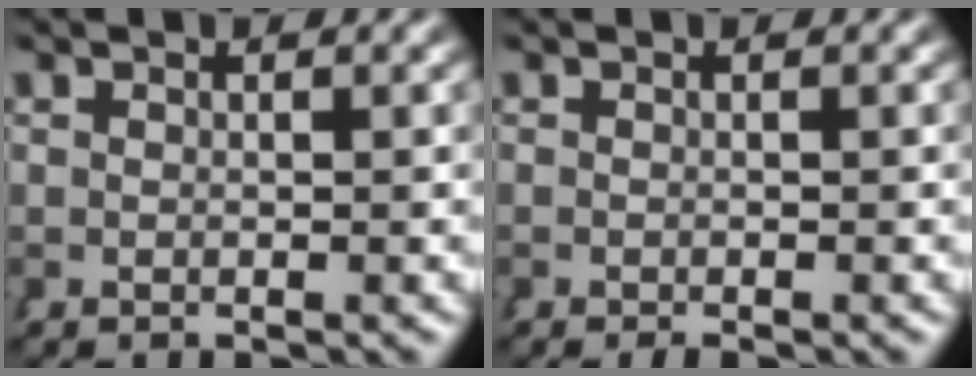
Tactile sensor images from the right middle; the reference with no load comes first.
{"total": 0.7, "force": [-0.5, 0.3, 0.3], "torque": [-0.007, 0.003, -0.011]}